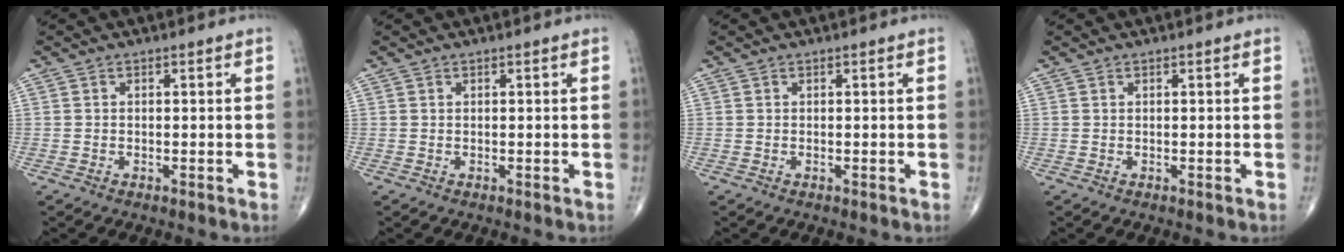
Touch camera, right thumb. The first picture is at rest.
{"total": 0.0}
{"total": 0.0}
{"total": 0.0}